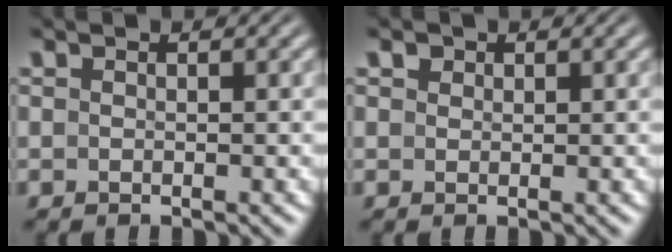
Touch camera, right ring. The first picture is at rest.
{"total": 1.0, "force": [0.9, 0.5, 0.3], "torque": [-0.006, -0.004, 0.023]}